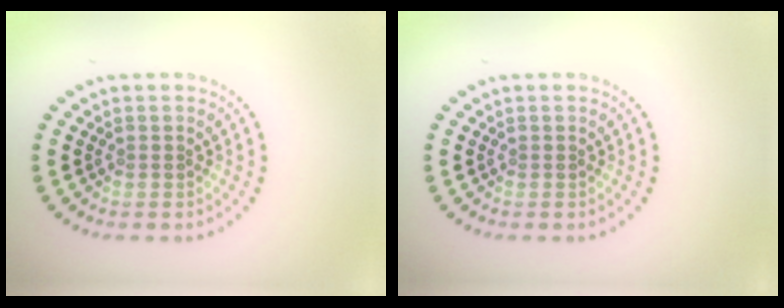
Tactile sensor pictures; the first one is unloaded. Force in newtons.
{"total": 0.0}